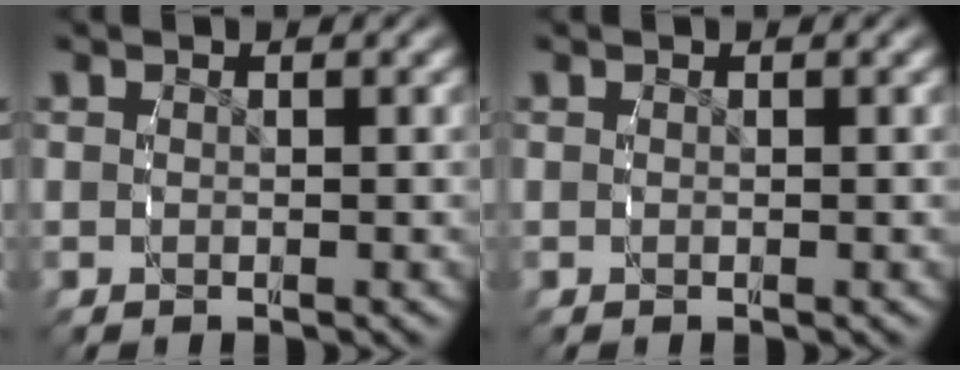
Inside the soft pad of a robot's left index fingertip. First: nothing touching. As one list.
[{"total": 0.0}]